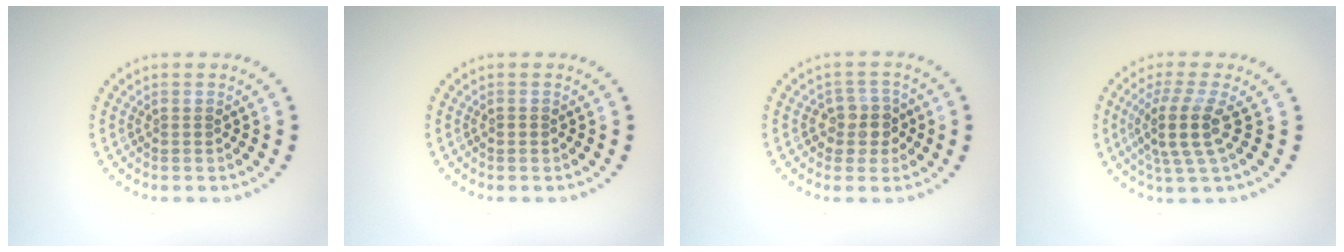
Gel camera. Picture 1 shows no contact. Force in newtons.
{"total": 0.7, "press": 0.7, "slide": 0.1}
{"total": 2.5, "press": 2.2, "slide": 1.0}
{"total": 3.8, "press": 2.9, "slide": 2.5}